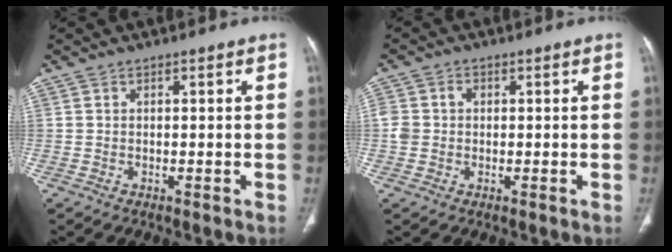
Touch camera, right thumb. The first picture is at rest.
{"total": 3.8, "force": [0.2, 3.3, 1.8], "torque": [-0.034, 0.012, 0.007]}